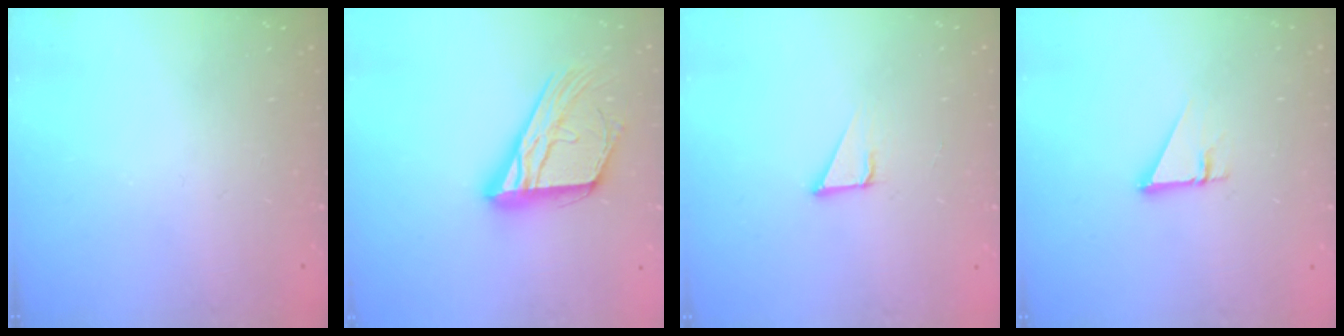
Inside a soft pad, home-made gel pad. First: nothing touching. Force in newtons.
{"total": 18.7, "press": 18.6, "slide": 1.8}
{"total": 3.2, "press": 3.2, "slide": 0.2}
{"total": 2.7, "press": 2.7, "slide": 0.1}